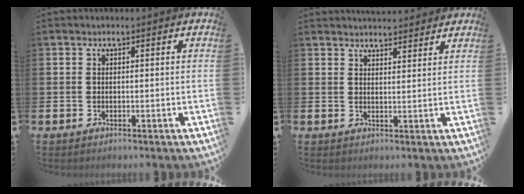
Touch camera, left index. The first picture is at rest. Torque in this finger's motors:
{"motor_torque": [0.25, -0.25, 0.37, 0.07]}